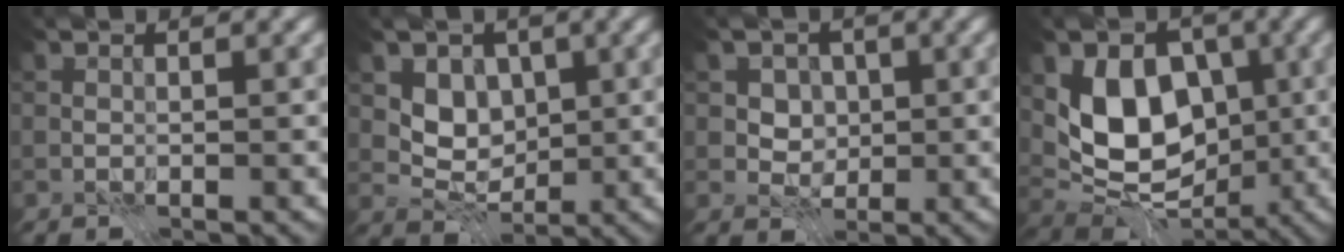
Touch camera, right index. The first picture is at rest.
{"total": 4.1, "force": [0.9, 3.3, 2.2], "torque": [-0.039, -0.010, 0.015]}
{"total": 3.1, "force": [0.8, 2.5, 1.6], "torque": [-0.028, -0.011, 0.022]}
{"total": 7.9, "force": [0.5, 5.8, 5.4], "torque": [-0.091, -0.020, 0.011]}